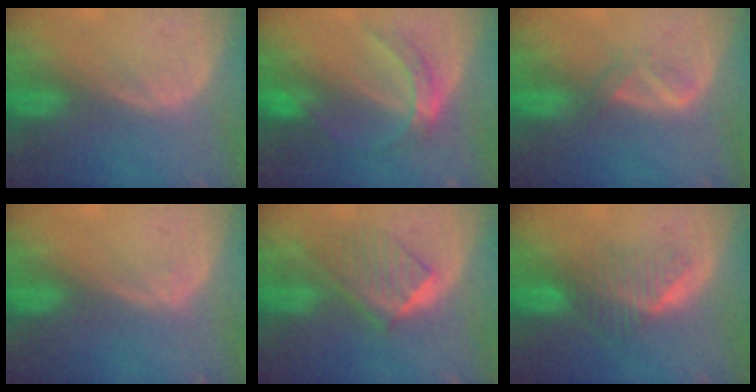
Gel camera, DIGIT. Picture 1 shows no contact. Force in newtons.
{"total": 5.0, "press": 4.8, "slide": 1.5}
{"total": 2.1, "press": 2.1, "slide": 0.2}
{"total": 0.5, "press": 0.2, "slide": 0.5}
{"total": 6.4, "press": 6.3, "slide": 1.5}
{"total": 6.5, "press": 5.5, "slide": 3.4}